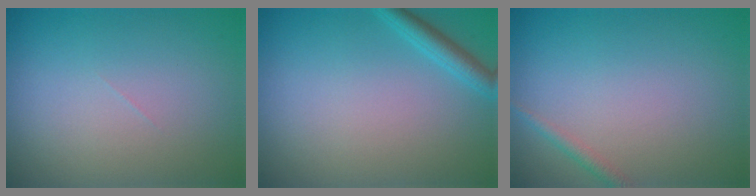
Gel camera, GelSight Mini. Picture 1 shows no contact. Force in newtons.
{"total": 2.0, "press": 2.0, "slide": 0.2}
{"total": 1.0, "press": 1.0, "slide": 0.0}